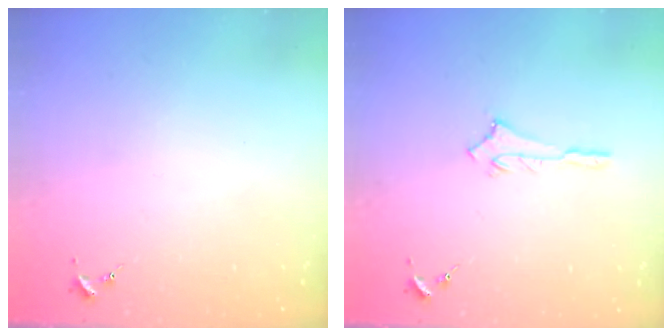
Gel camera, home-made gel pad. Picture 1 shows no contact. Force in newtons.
{"total": 2.5, "press": 2.5, "slide": 0.2}